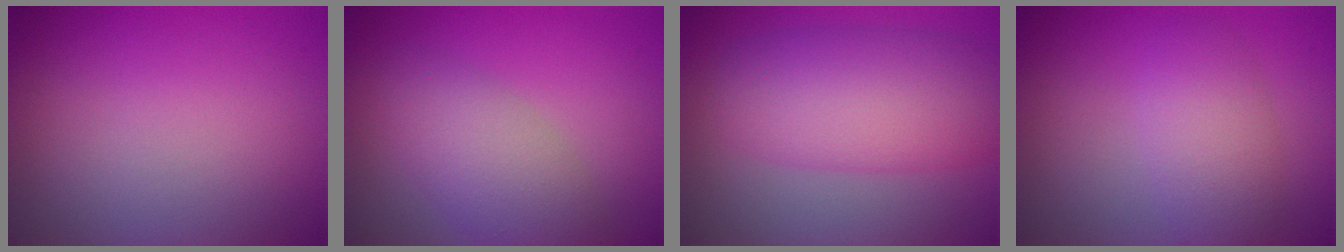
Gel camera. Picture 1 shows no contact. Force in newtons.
{"total": 4.8, "press": 4.8, "slide": 0.1}
{"total": 7.6, "press": 7.6, "slide": 0.4}
{"total": 3.9, "press": 3.9, "slide": 0.2}